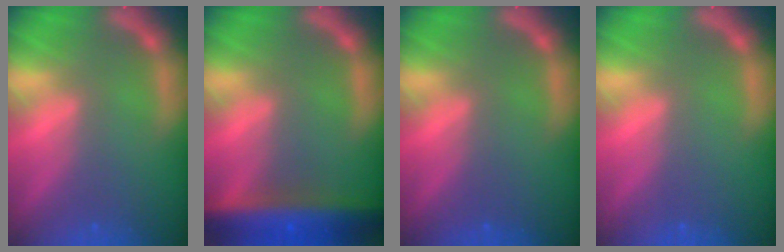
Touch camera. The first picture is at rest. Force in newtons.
{"total": 9.0}
{"total": 0.0}
{"total": 0.0}